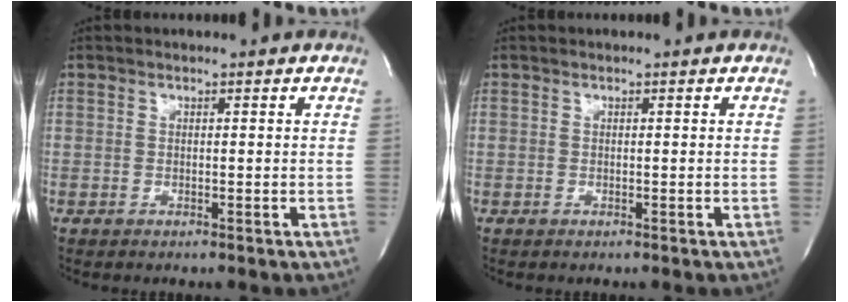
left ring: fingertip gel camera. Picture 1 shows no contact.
{"total": 0.0}